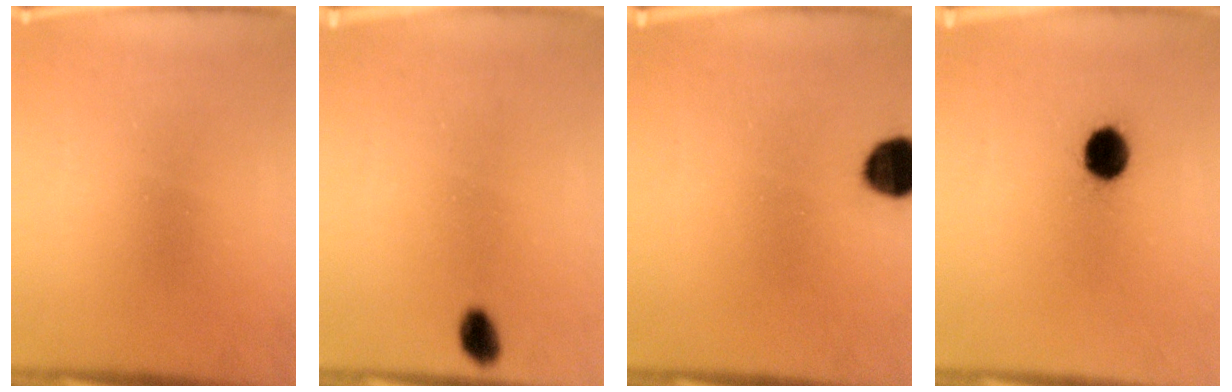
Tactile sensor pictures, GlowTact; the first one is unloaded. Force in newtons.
{"total": 2.7}
{"total": 8.0}
{"total": 7.0}